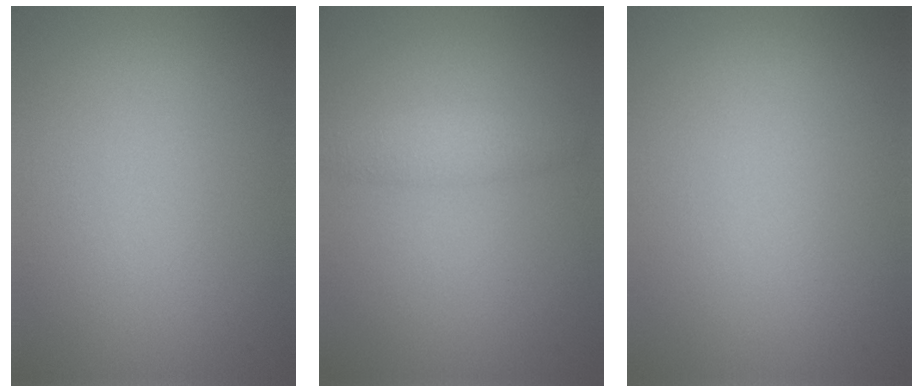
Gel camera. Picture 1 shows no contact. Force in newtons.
{"total": 1.7, "press": 1.7, "slide": 0.1}
{"total": 0.0}